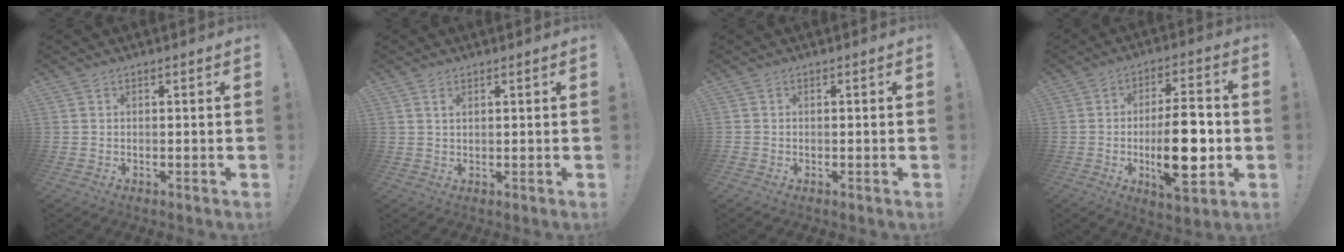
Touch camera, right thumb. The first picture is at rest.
{"total": 1.6, "force": [0.9, 0.7, 1.1], "torque": [-0.021, 0.000, 0.016]}
{"total": 1.0, "force": [-0.9, 0.3, 0.3], "torque": [-0.005, 0.002, -0.016]}
{"total": 17.0, "force": [-3.2, 5.7, 15.7], "torque": [-0.259, -0.005, -0.055]}